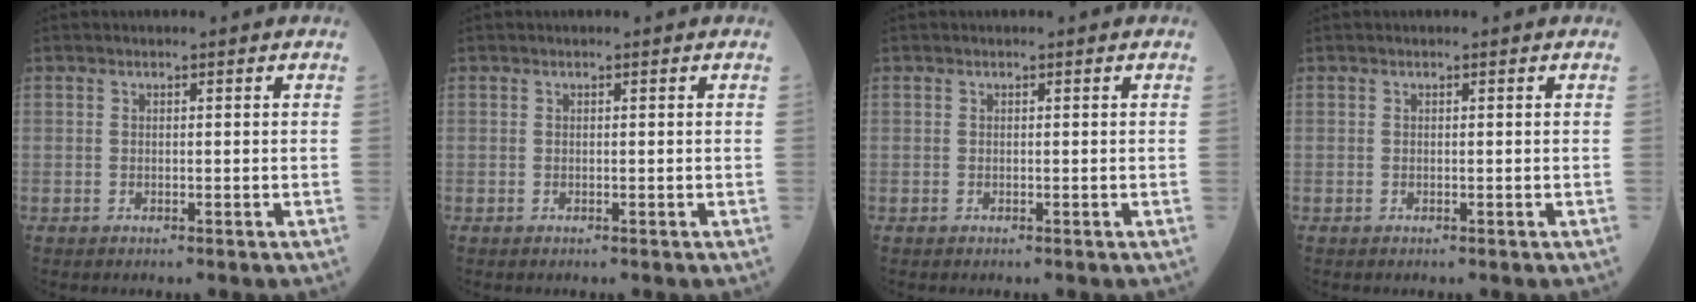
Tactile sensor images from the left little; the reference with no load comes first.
{"total": 0.0}
{"total": 0.0}
{"total": 0.0}